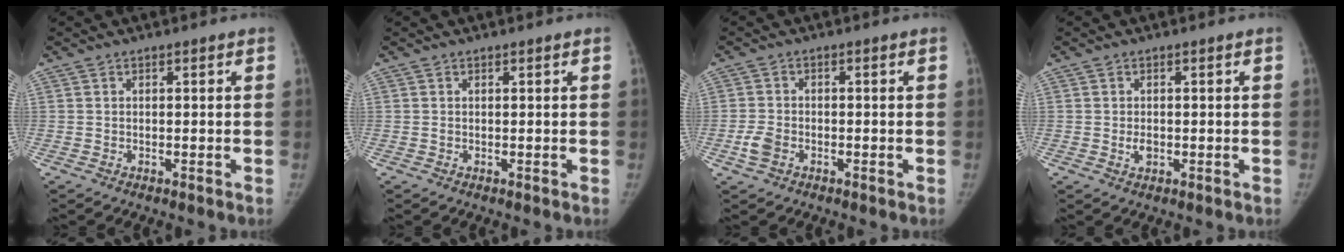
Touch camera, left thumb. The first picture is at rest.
{"total": 0.0}
{"total": 3.2, "force": [-1.4, 2.1, 1.9], "torque": [-0.043, 0.006, -0.027]}
{"total": 1.7, "force": [-0.2, 1.2, 1.2], "torque": [-0.016, 0.001, -0.003]}